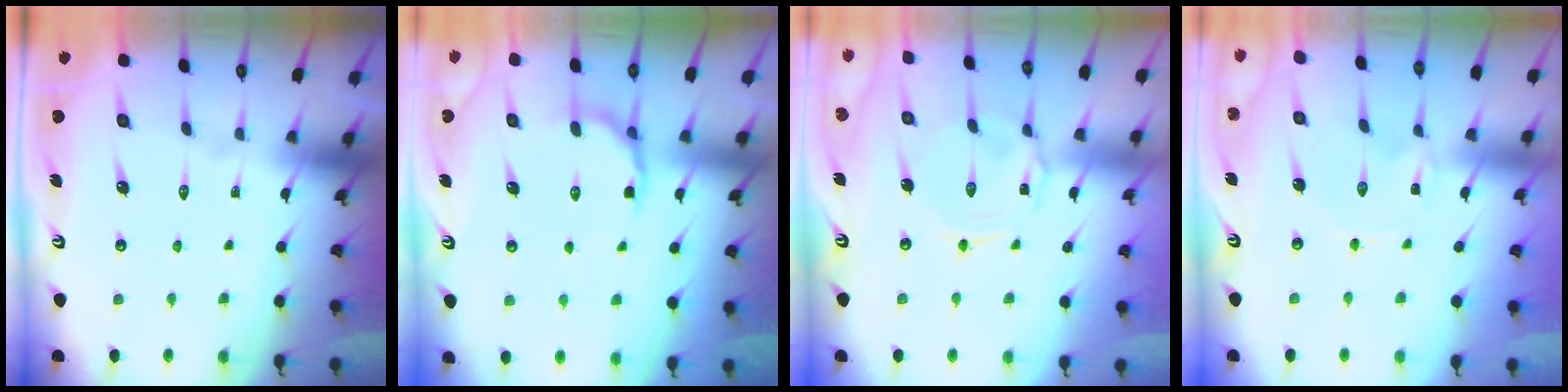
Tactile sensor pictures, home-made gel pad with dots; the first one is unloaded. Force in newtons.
{"total": 6.8, "press": 6.3, "slide": 2.5}
{"total": 1.7, "press": 1.7, "slide": 0.5}
{"total": 0.0}